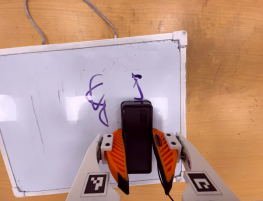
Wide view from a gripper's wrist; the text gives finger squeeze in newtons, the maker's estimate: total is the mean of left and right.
{"total": 6.9, "left": 5.4, "right": 8.5}